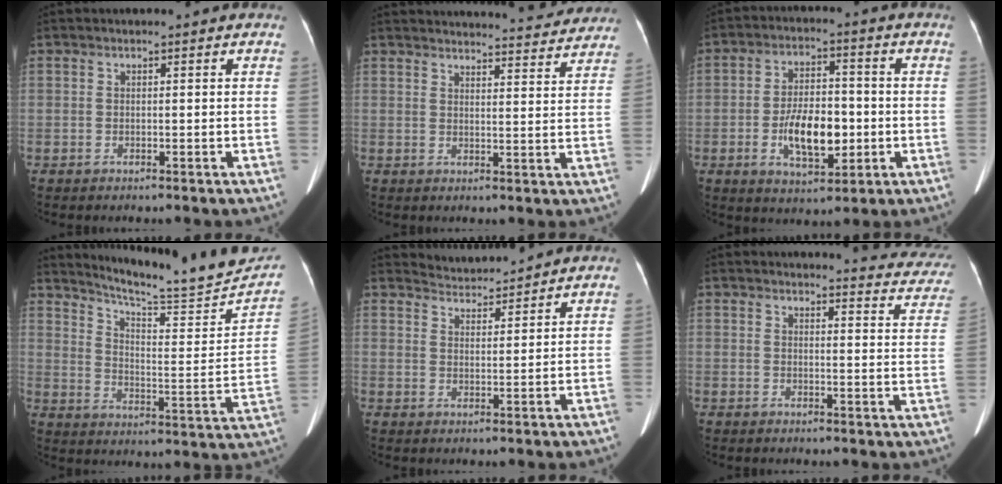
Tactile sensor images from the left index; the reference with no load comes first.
{"total": 19.6, "force": [18.8, 3.2, 4.5], "torque": [-0.055, -0.011, 0.223]}
{"total": 9.8, "force": [-2.2, 4.5, 8.5], "torque": [-0.160, 0.006, -0.034]}
{"total": 20.4, "force": [19.1, 0.6, 7.2], "torque": [-0.112, -0.069, 0.258]}
{"total": 3.9, "force": [3.8, -0.2, -0.8], "torque": [0.002, 0.008, 0.071]}
{"total": 14.8, "force": [14.3, 2.7, 2.5], "torque": [0.009, -0.058, 0.128]}